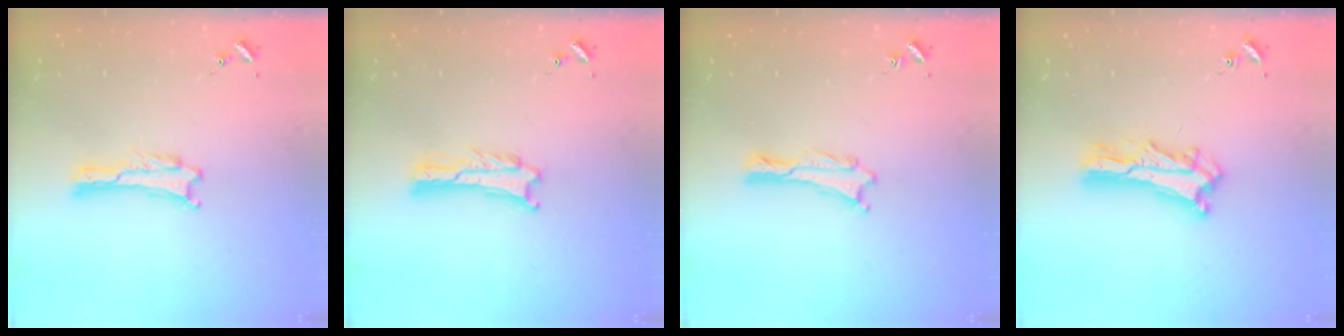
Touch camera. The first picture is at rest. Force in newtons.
{"total": 1.0, "press": 1.0, "slide": 0.2}
{"total": 0.0}
{"total": 6.7, "press": 6.6, "slide": 0.5}